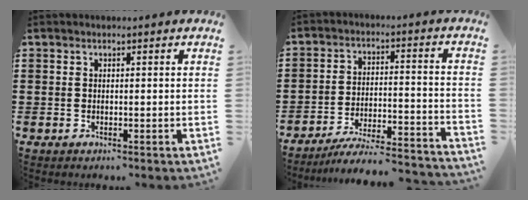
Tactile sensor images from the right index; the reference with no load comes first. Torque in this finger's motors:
{"motor_torque": [-0.23, 0.30, -0.49, -0.21]}